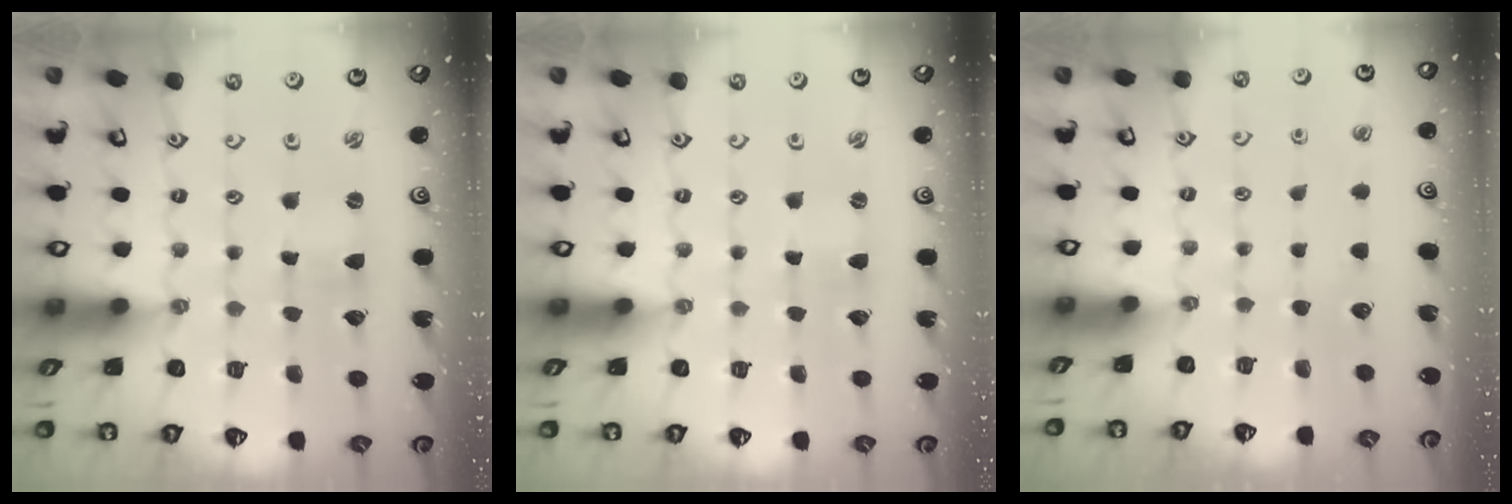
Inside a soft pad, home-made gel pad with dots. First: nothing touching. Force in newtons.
{"total": 0.0}
{"total": 0.0}